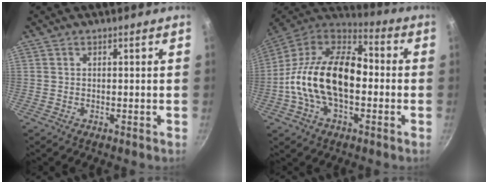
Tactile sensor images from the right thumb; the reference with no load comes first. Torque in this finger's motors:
{"motor_torque": [2.14, 2.87, 1.44, -1.33, 0.65]}